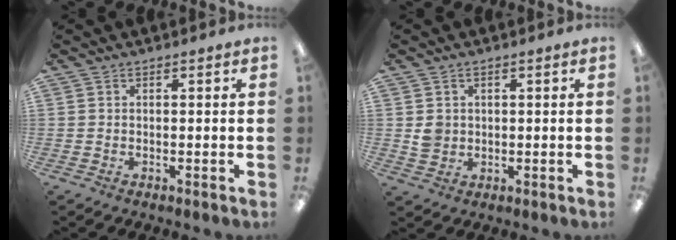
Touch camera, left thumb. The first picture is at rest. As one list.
[{"total": 3.2, "force": [0.7, 2.9, 1.2], "torque": [-0.018, 0.002, 0.013]}]